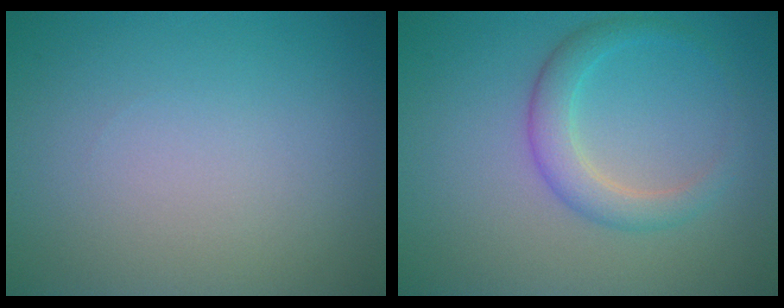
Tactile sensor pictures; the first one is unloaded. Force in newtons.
{"total": 2.9, "press": 2.9, "slide": 0.1}